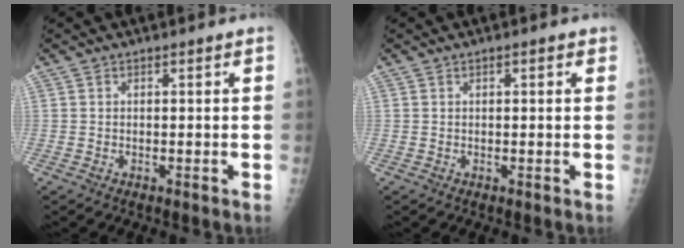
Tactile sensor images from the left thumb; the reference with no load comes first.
{"total": 1.3, "force": [0.6, 0.6, 1.0], "torque": [-0.010, 0.001, 0.006]}